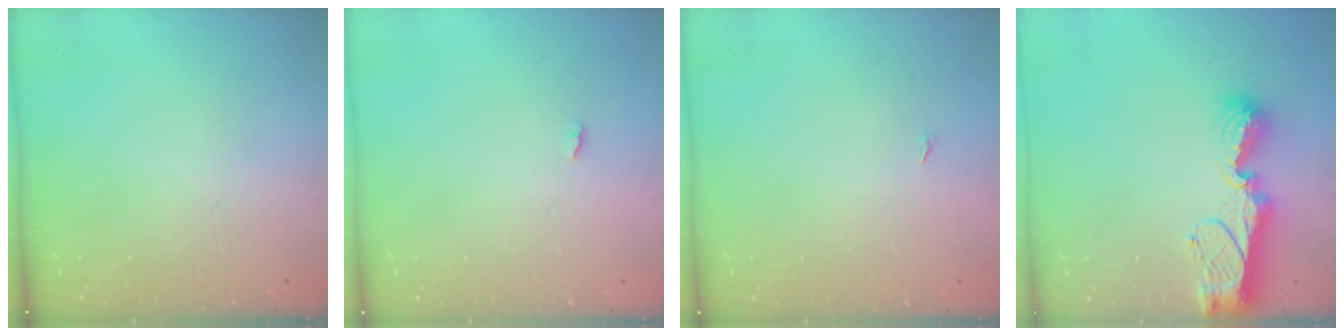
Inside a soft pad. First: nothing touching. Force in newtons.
{"total": 1.8, "press": 1.8, "slide": 0.2}
{"total": 4.0, "press": 1.3, "slide": 3.7}
{"total": 11.3, "press": 11.2, "slide": 1.0}